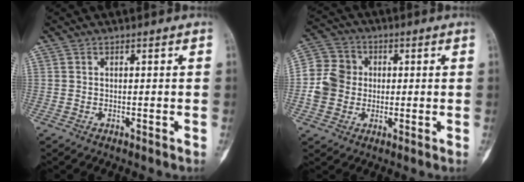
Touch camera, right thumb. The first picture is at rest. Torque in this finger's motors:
{"motor_torque": [0.45, 0.92, 0.15, 0.12, 0.05]}